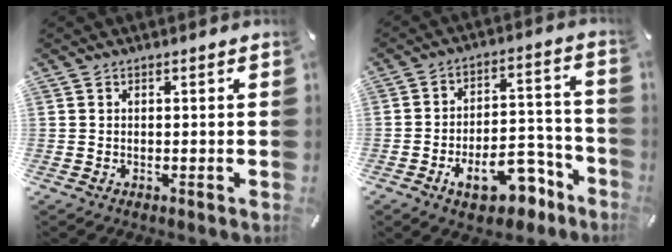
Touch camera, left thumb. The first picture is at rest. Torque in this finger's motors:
{"motor_torque": [-1.17, 2.55, 1.11, 1.15, 0.23]}